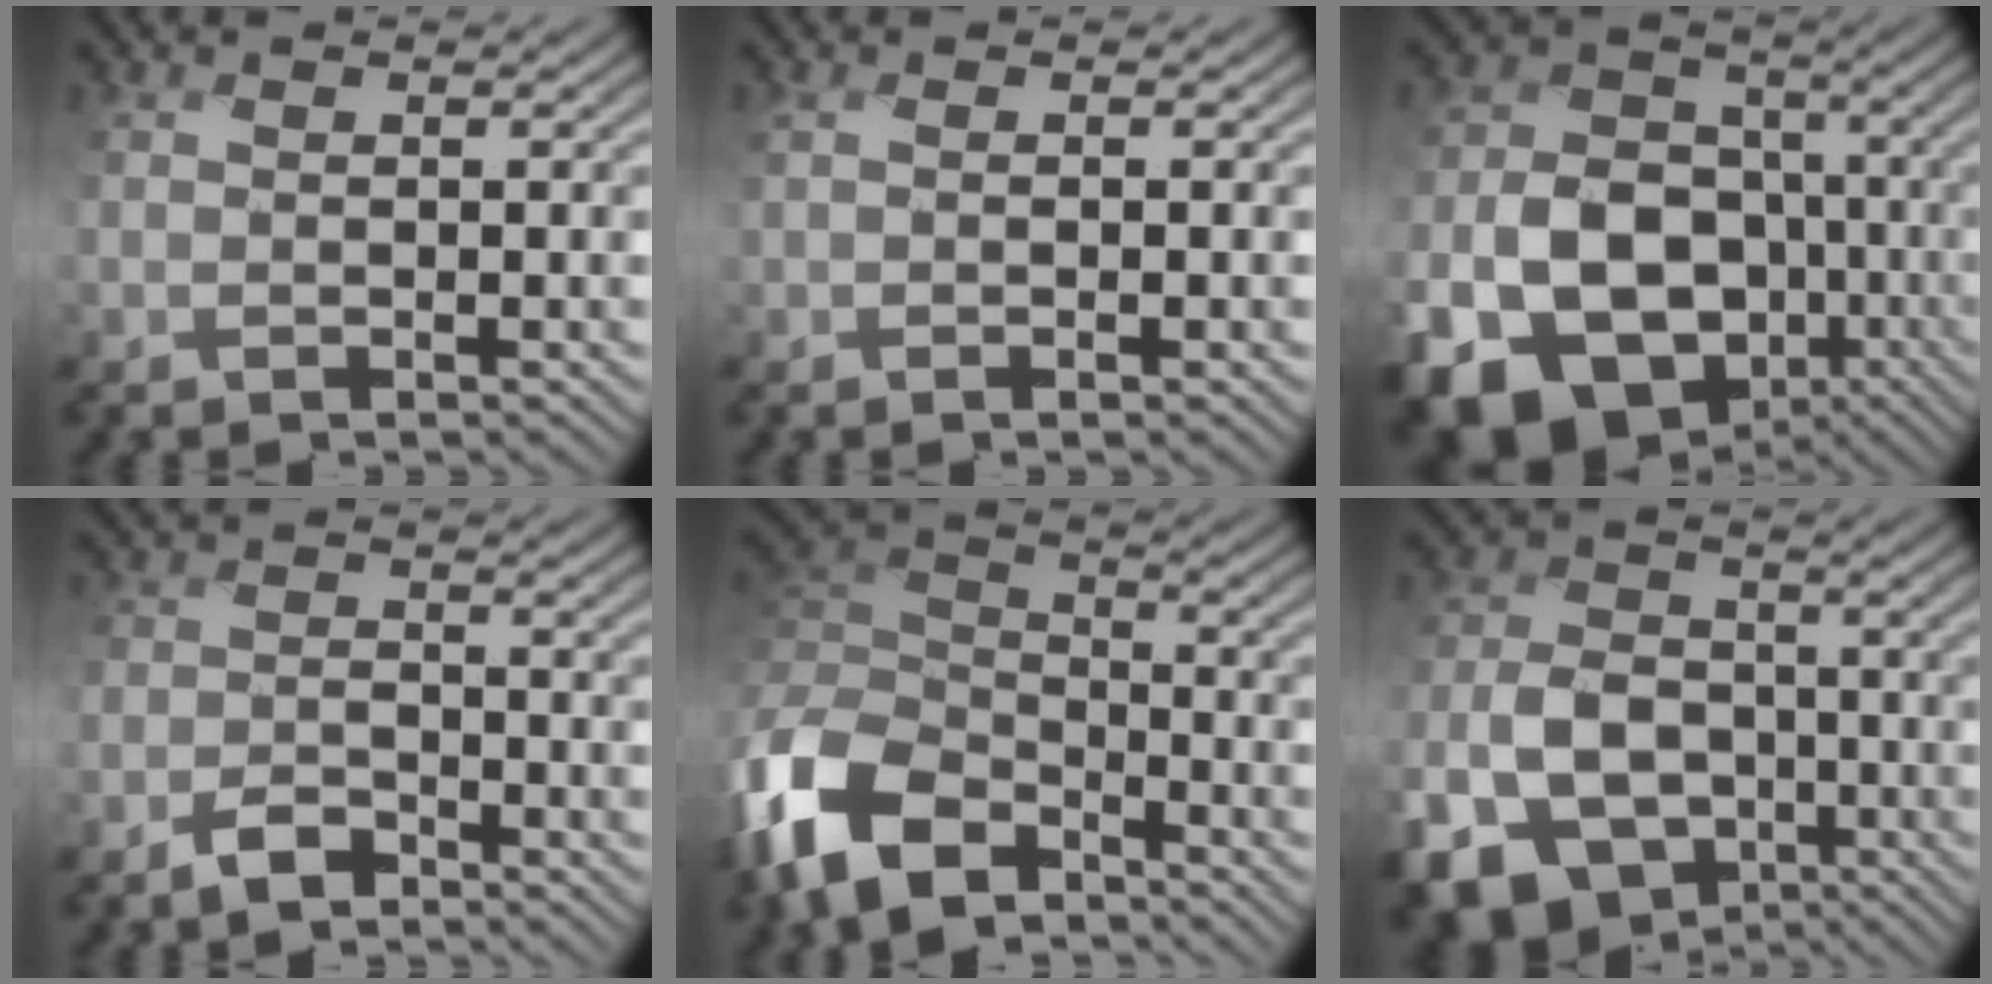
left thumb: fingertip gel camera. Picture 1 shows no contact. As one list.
[{"total": 1.7, "force": [-0.1, 0.3, 1.7], "torque": [-0.035, 0.000, -0.002]}, {"total": 19.4, "force": [-7.8, 15.5, 8.8], "torque": [-0.199, -0.059, -0.149]}, {"total": 3.6, "force": [-2.8, 1.7, 1.5], "torque": [-0.029, 0.001, -0.064]}, {"total": 12.9, "force": [-8.0, 7.0, 7.3], "torque": [-0.191, -0.018, -0.168]}, {"total": 14.4, "force": [-7.7, 10.1, 6.9], "torque": [-0.171, -0.046, -0.141]}]